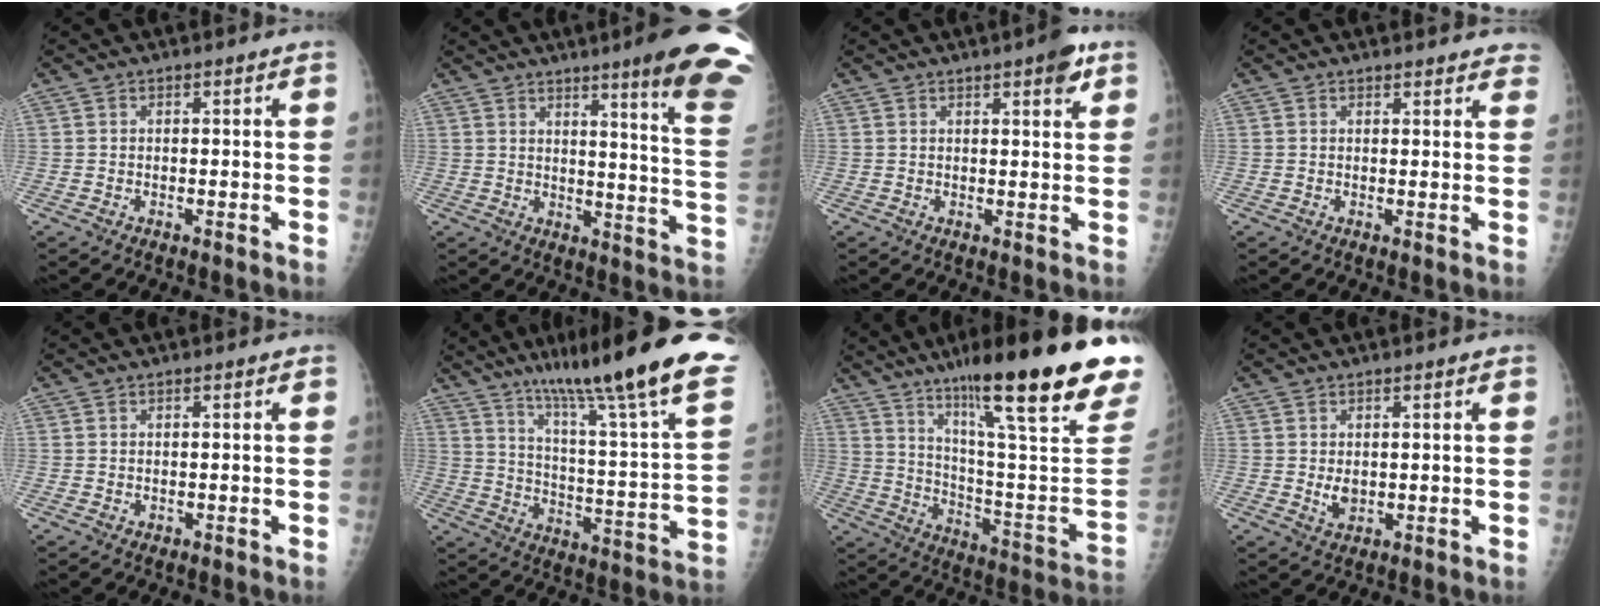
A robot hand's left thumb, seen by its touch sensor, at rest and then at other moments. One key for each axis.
{"total": 18.8, "fx": 12.7, "fy": 0.6, "fz": 13.9, "tx": -0.155, "ty": -0.083, "tz": 0.154}
{"total": 4.6, "fx": 2.8, "fy": 1.1, "fz": 3.5, "tx": -0.040, "ty": -0.011, "tz": 0.032}
{"total": 6.1, "fx": 5.6, "fy": 1.8, "fz": 1.6, "tx": 0.016, "ty": -0.017, "tz": 0.047}
{"total": 0.6, "fx": 0.3, "fy": 0.4, "fz": 0.4, "tx": -0.003, "ty": -0.001, "tz": 0.004}
{"total": 29.0, "fx": 20.2, "fy": 3.2, "fz": 20.6, "tx": -0.289, "ty": -0.077, "tz": 0.297}
{"total": 32.0, "fx": 20.2, "fy": 4.2, "fz": 24.5, "tx": -0.319, "ty": -0.075, "tz": 0.306}
{"total": 2.7, "fx": 0.5, "fy": 1.7, "fz": 2.1, "tx": -0.030, "ty": -0.008, "tz": 0.015}